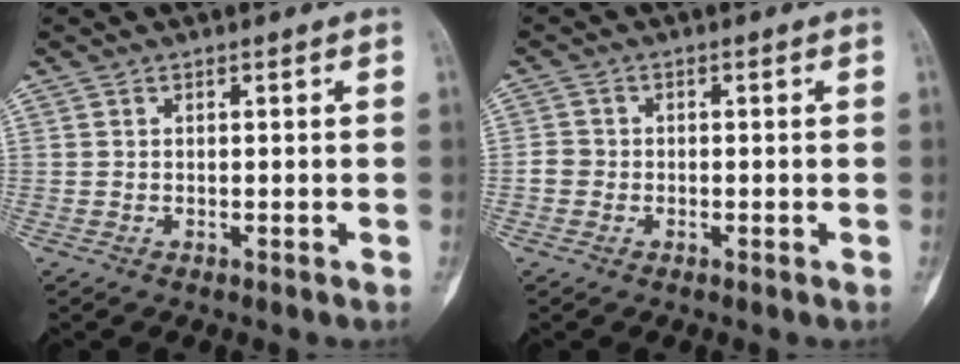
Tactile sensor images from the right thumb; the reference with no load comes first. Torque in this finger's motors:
{"motor_torque": [-0.16, -0.04, 0.15, -0.09, -0.20]}